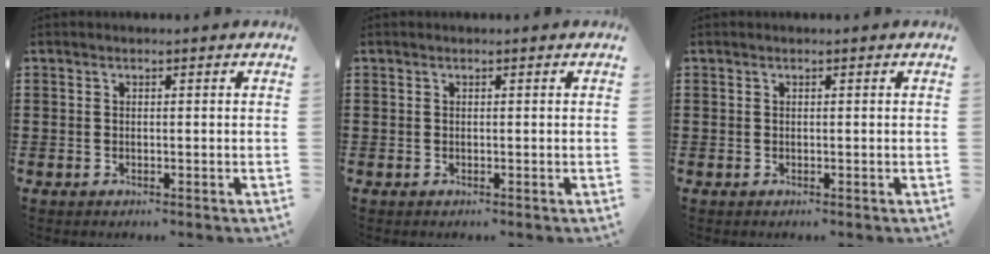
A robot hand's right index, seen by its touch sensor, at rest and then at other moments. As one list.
[{"total": 0.0}, {"total": 0.0}]